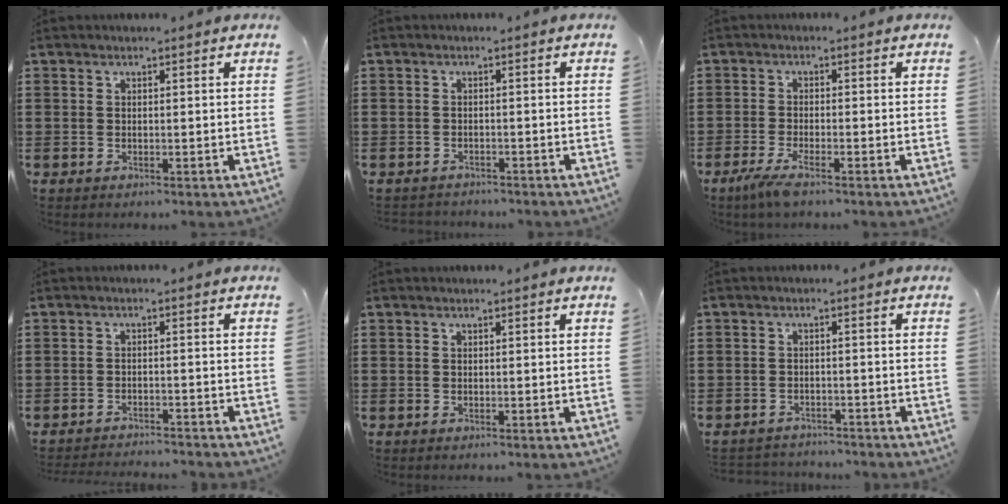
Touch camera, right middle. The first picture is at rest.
{"total": 1.4, "force": [-1.3, 0.3, -0.2], "torque": [0.000, 0.002, -0.032]}
{"total": 3.1, "force": [-2.1, 0.0, 2.2], "torque": [-0.058, -0.013, -0.044]}
{"total": 2.4, "force": [-2.4, 0.0, 0.1], "torque": [-0.006, 0.000, -0.052]}
{"total": 0.0}
{"total": 2.3, "force": [-2.3, 0.5, -0.4], "torque": [0.000, 0.001, -0.053]}